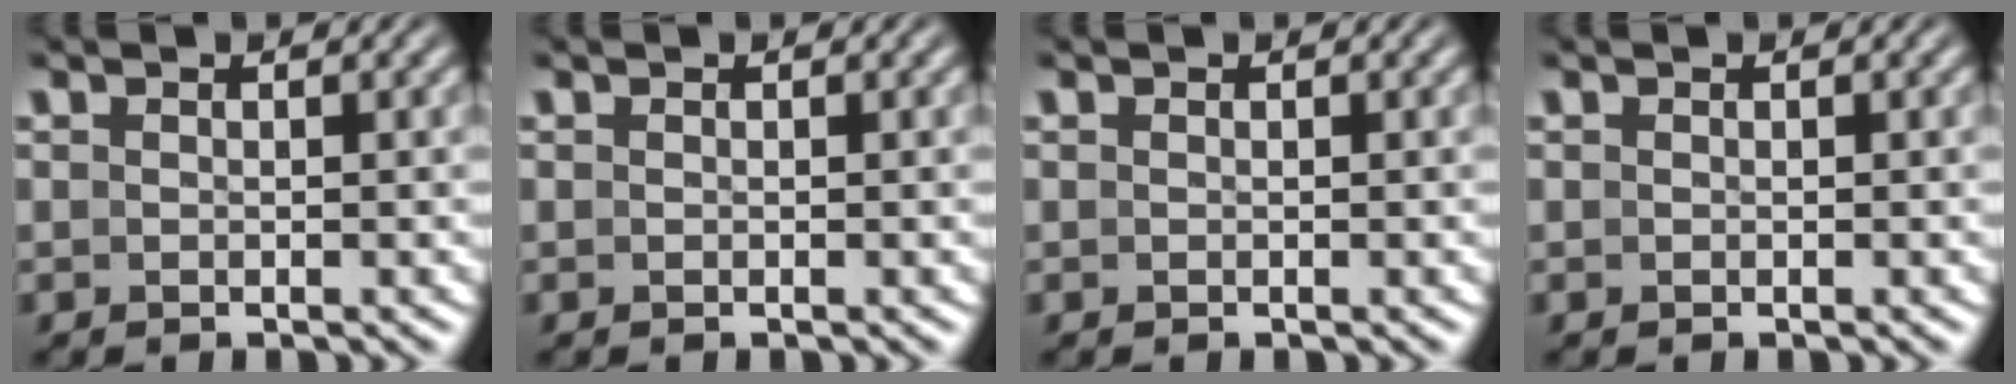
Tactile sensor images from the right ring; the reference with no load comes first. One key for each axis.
{"total": 0.0}
{"total": 0.0}
{"total": 0.0}